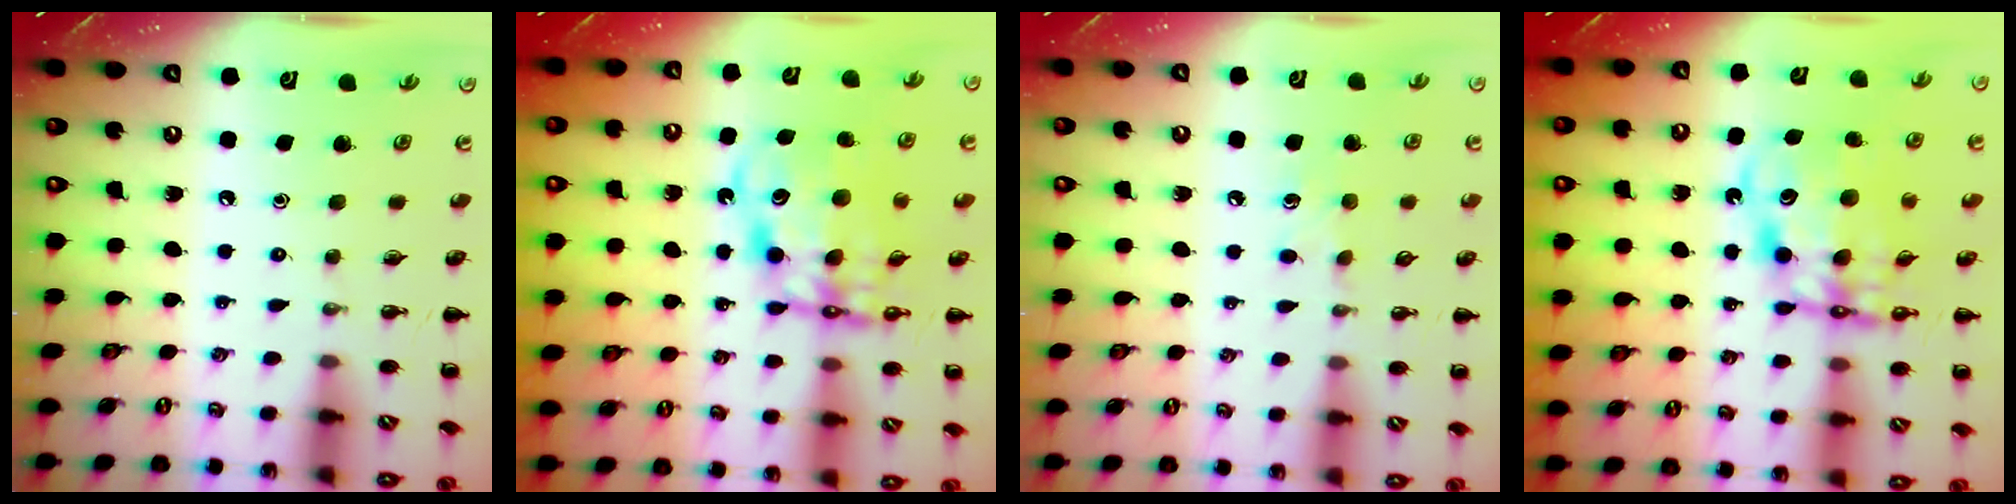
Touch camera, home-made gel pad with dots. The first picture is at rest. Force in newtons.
{"total": 11.4, "press": 10.9, "slide": 3.2}
{"total": 4.8, "press": 4.6, "slide": 1.3}
{"total": 11.4, "press": 10.9, "slide": 3.2}